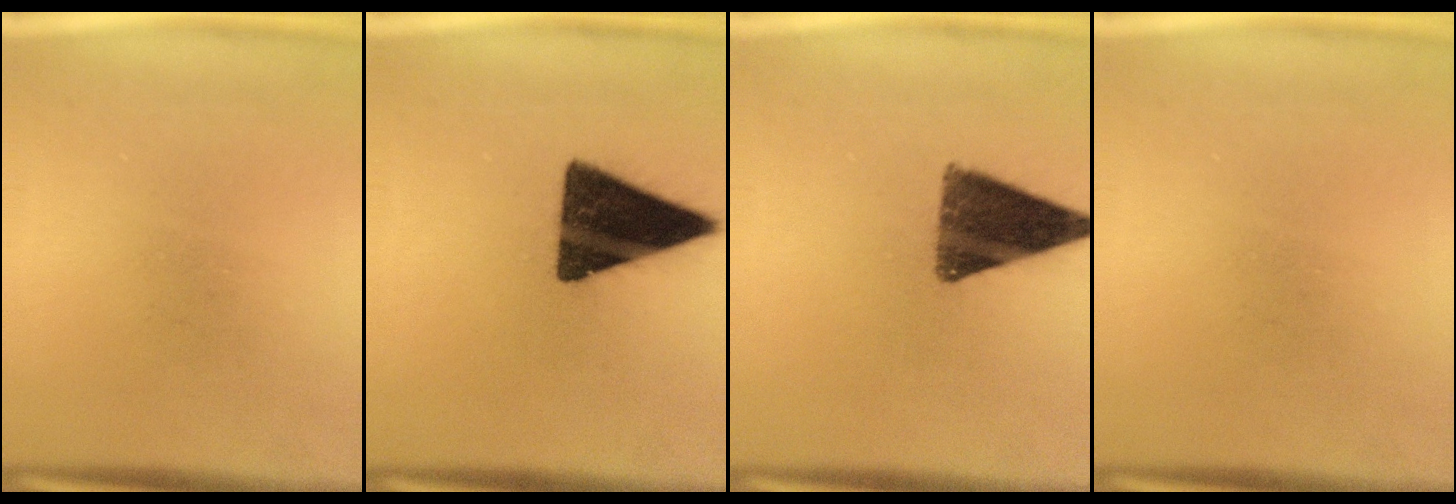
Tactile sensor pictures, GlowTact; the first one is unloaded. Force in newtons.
{"total": 16.3}
{"total": 11.7}
{"total": 0.0}